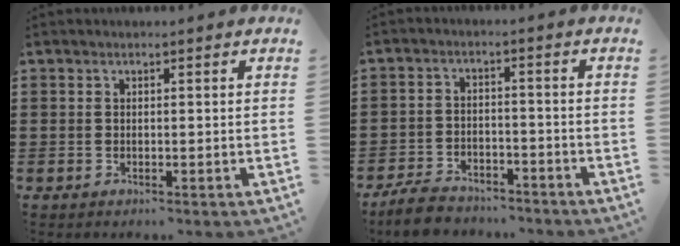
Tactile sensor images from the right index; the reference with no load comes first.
{"total": 4.9, "force": [-4.6, 1.2, 1.2], "torque": [-0.031, 0.009, -0.094]}